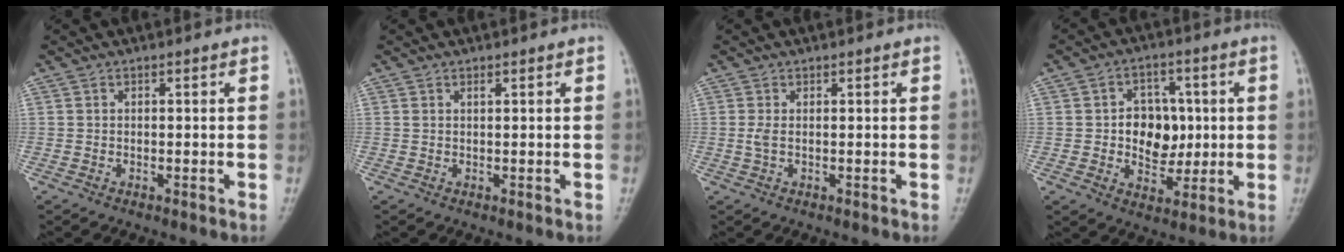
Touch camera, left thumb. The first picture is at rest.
{"total": 0.5, "force": [0.4, 0.1, 0.3], "torque": [-0.008, -0.001, 0.008]}
{"total": 1.2, "force": [0.2, 0.5, 1.1], "torque": [-0.031, 0.001, 0.007]}
{"total": 9.4, "force": [0.4, 7.1, 6.0], "torque": [-0.040, 0.002, 0.009]}